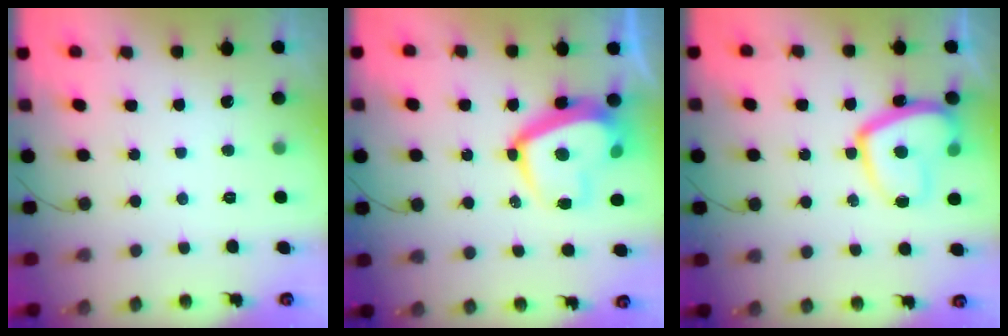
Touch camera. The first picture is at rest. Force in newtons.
{"total": 14.5, "press": 14.5, "slide": 1.1}
{"total": 14.4, "press": 14.3, "slide": 1.4}